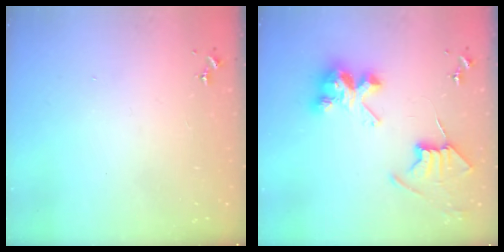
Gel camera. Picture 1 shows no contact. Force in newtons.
{"total": 9.7, "press": 9.7, "slide": 0.6}